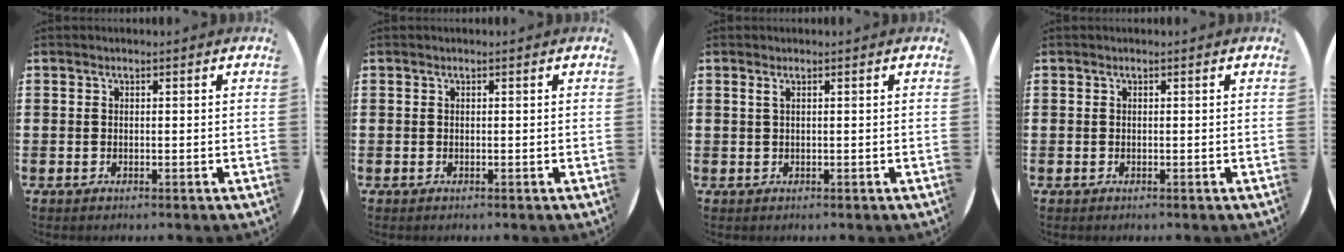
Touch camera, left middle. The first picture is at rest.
{"total": 0.0}
{"total": 0.7, "force": [0.3, 0.0, 0.6], "torque": [-0.010, 0.001, 0.004]}
{"total": 0.0}